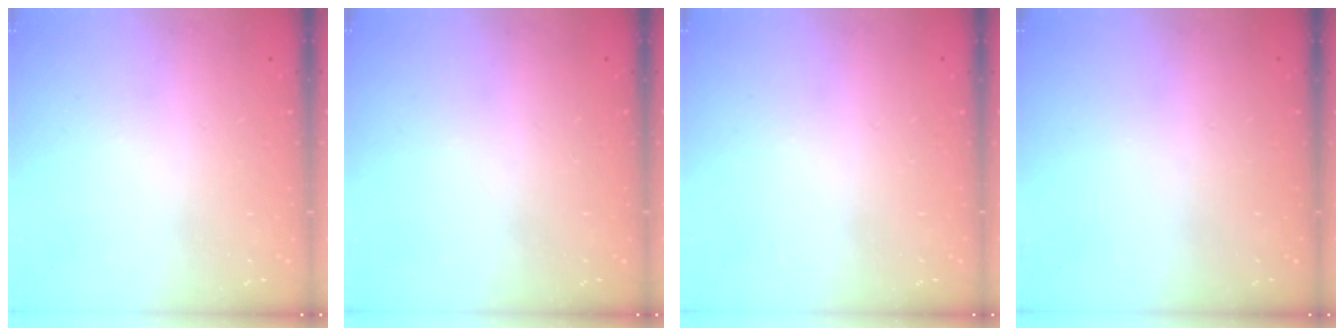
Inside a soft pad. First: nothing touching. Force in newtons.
{"total": 0.0}
{"total": 0.0}
{"total": 0.0}